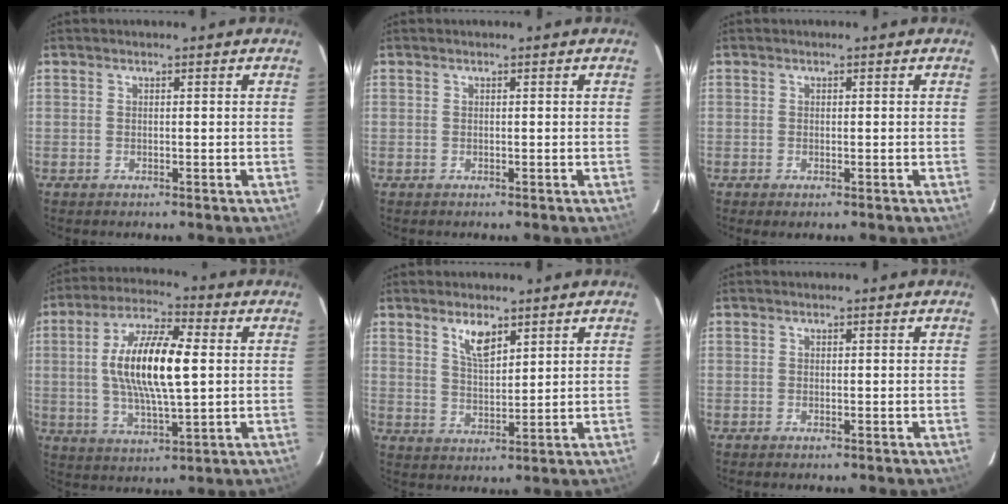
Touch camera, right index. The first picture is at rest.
{"total": 0.0}
{"total": 0.6, "force": [-0.3, 0.2, 0.4], "torque": [-0.009, -0.002, -0.005]}
{"total": 15.1, "force": [1.4, 4.7, 14.2], "torque": [-0.272, 0.010, 0.023]}
{"total": 5.6, "force": [3.5, 2.2, 3.8], "torque": [-0.068, 0.001, 0.069]}
{"total": 0.0}